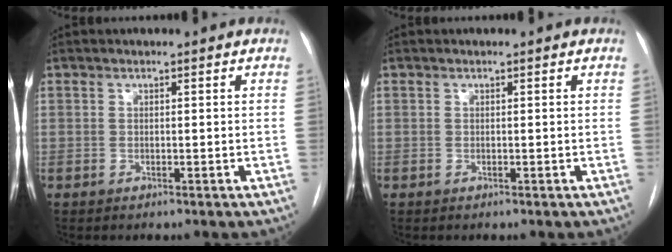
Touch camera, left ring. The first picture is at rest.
{"total": 0.0}